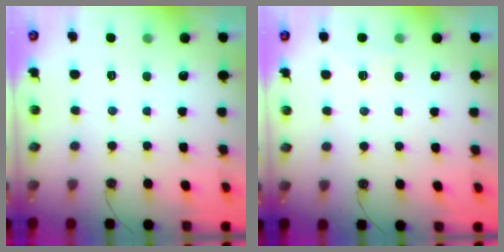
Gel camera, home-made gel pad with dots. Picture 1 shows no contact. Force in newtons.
{"total": 3.6, "press": 2.5, "slide": 2.6}